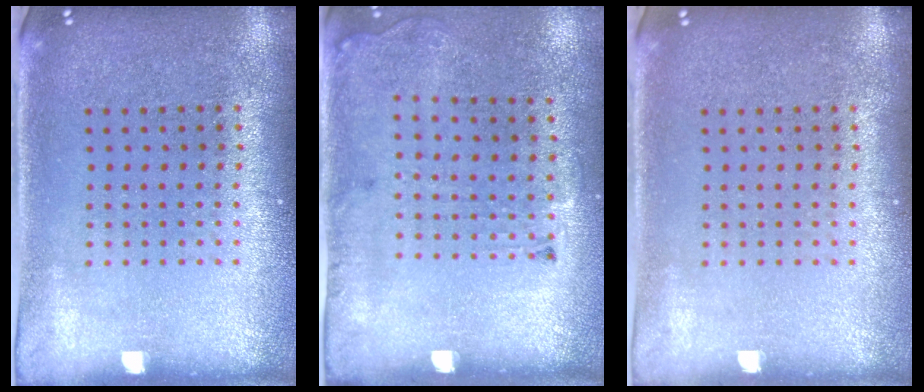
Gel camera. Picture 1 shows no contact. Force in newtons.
{"total": 1.9, "press": 1.3, "slide": 1.4}
{"total": 0.0}